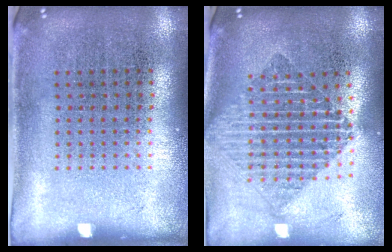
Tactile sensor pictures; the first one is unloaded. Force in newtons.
{"total": 1.9, "press": 1.6, "slide": 1.1}